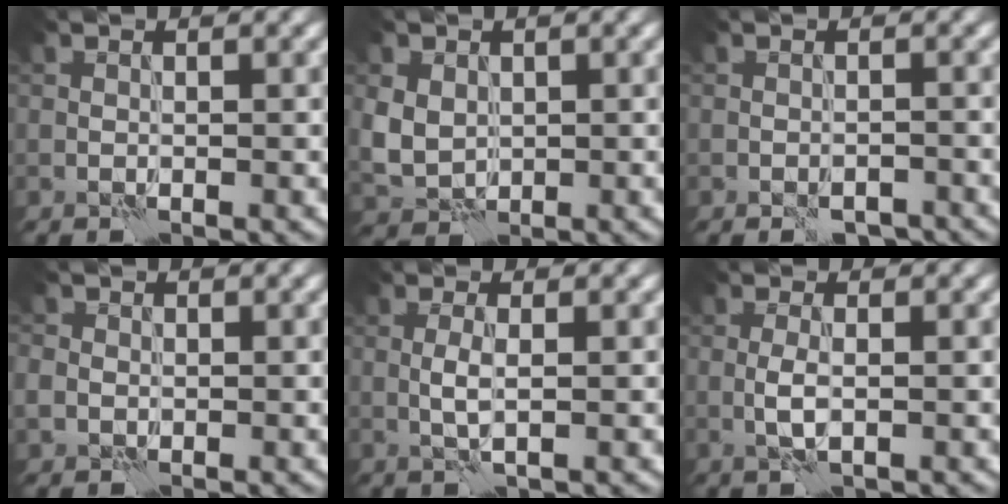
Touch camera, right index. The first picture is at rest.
{"total": 3.4, "force": [0.7, 3.0, 1.6], "torque": [-0.041, -0.004, 0.016]}
{"total": 2.9, "force": [-2.5, 1.1, 1.2], "torque": [-0.020, 0.004, -0.032]}
{"total": 1.7, "force": [0.0, 1.6, 0.4], "torque": [0.002, 0.001, -0.001]}
{"total": 1.4, "force": [0.2, 0.3, 1.4], "torque": [-0.032, 0.001, -0.001]}
{"total": 1.7, "force": [-0.2, 0.6, 1.6], "torque": [-0.036, -0.001, -0.008]}